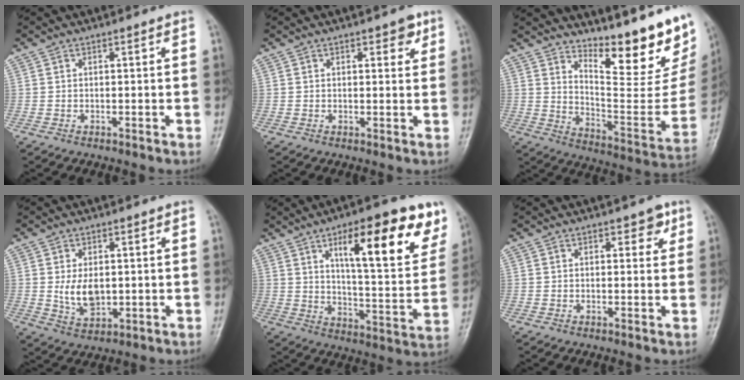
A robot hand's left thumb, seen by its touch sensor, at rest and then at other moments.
{"total": 2.9, "force": [1.6, 1.4, 1.9], "torque": [-0.009, -0.006, 0.018]}
{"total": 21.9, "force": [15.9, 6.5, 13.5], "torque": [-0.158, -0.124, 0.230]}
{"total": 6.2, "force": [0.4, 4.0, 4.7], "torque": [-0.072, -0.012, 0.018]}
{"total": 21.3, "force": [10.7, 6.7, 17.1], "torque": [-0.198, -0.040, 0.159]}
{"total": 2.9, "force": [1.6, 1.7, 1.8], "torque": [-0.003, -0.005, 0.017]}